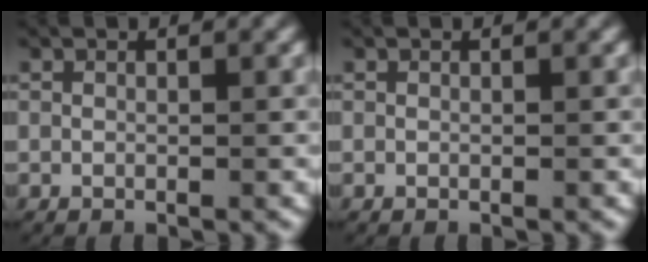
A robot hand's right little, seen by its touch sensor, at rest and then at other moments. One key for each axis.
{"total": 0.0}